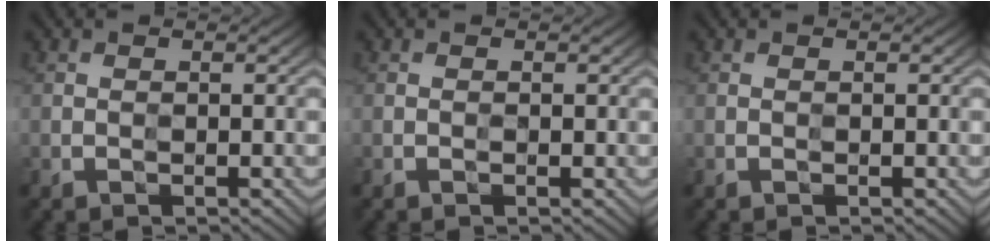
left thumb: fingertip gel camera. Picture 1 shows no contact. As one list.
[{"total": 0.0}, {"total": 0.0}]